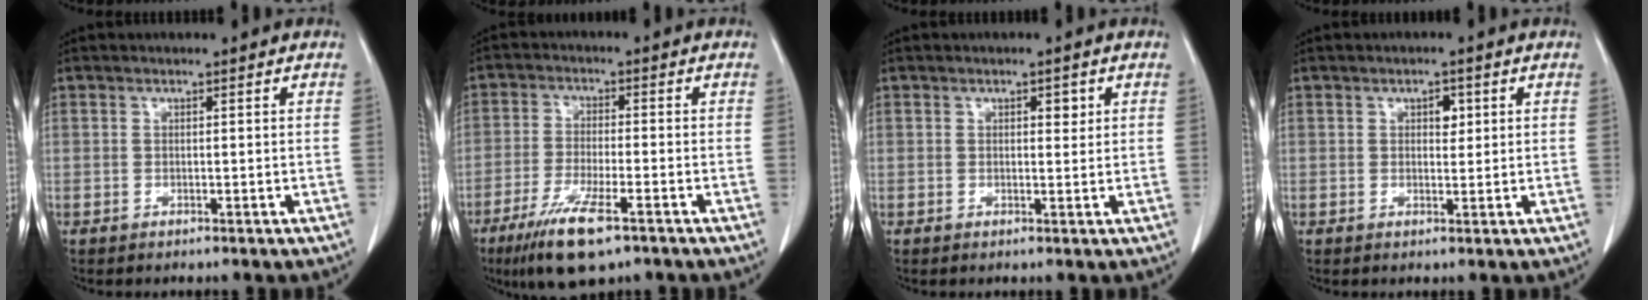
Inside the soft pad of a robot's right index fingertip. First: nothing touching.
{"total": 9.5, "force": [-5.9, 1.6, 7.3], "torque": [-0.139, -0.022, -0.102]}
{"total": 1.5, "force": [0.6, 0.7, 1.2], "torque": [-0.014, -0.001, 0.009]}
{"total": 2.0, "force": [0.7, 1.2, 1.5], "torque": [-0.019, 0.000, 0.011]}